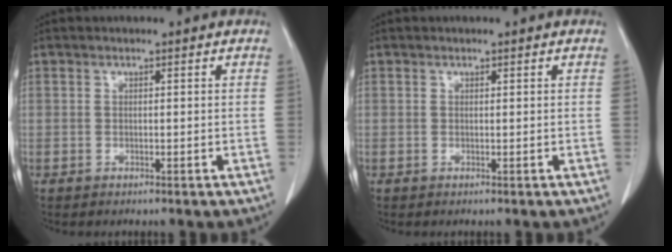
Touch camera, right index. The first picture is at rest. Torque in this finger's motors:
{"motor_torque": [0.00, -0.01, 0.04, 0.01]}